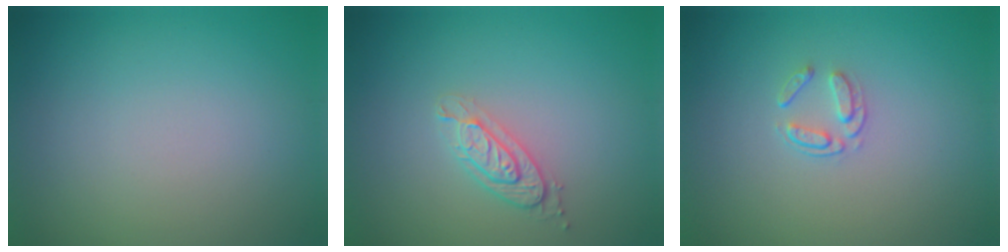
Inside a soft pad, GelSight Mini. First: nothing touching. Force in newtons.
{"total": 2.1, "press": 2.0, "slide": 0.7}
{"total": 1.4, "press": 0.9, "slide": 1.1}